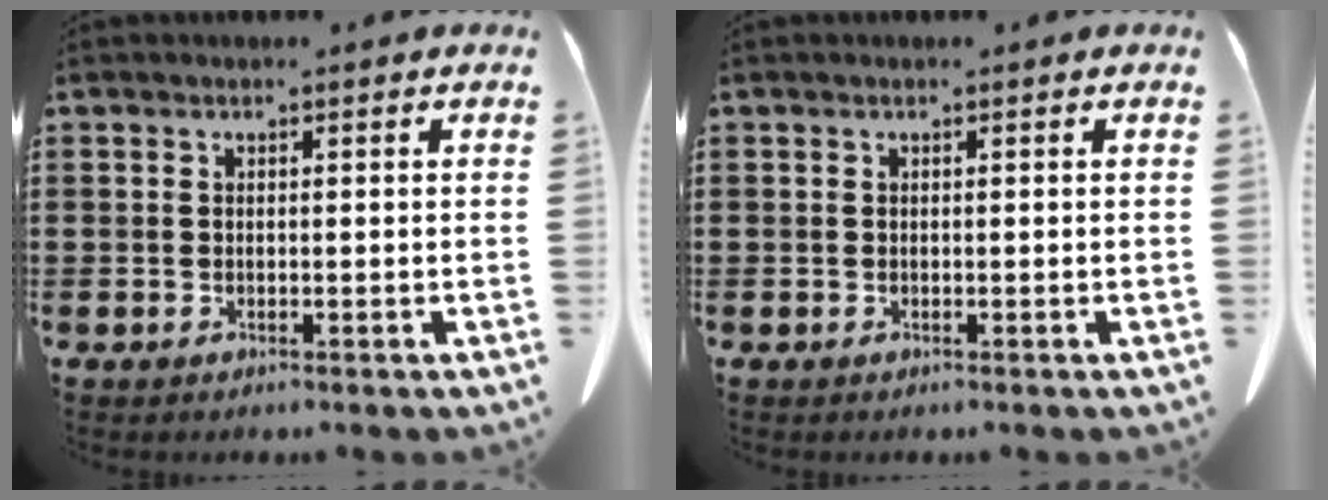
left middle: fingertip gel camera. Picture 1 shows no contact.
{"total": 0.0}